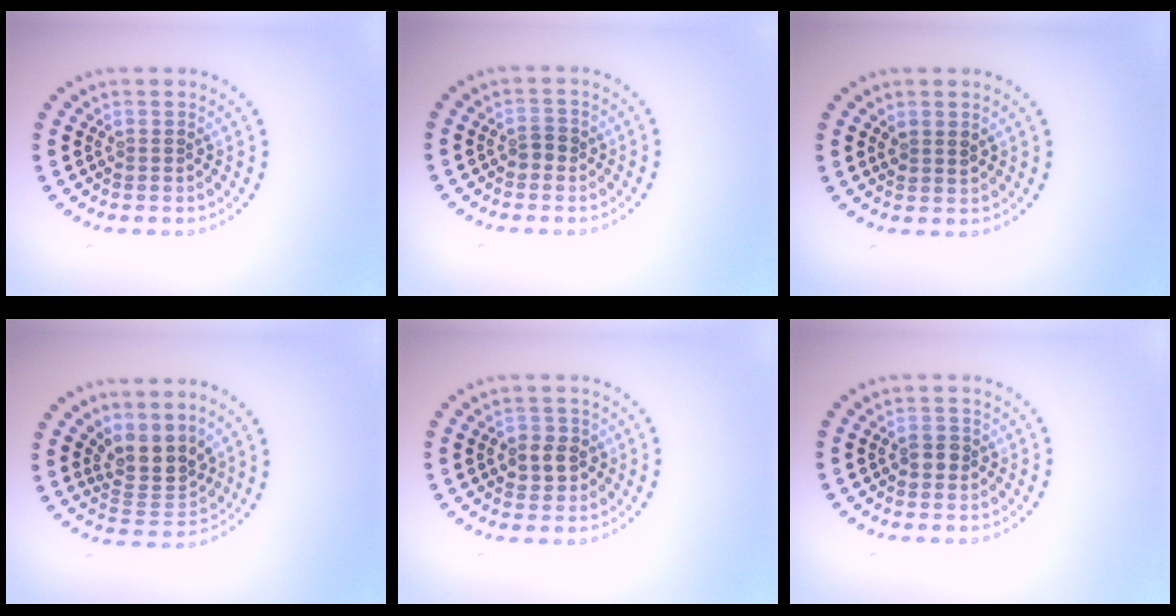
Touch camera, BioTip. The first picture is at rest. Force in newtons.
{"total": 1.1, "press": 1.1, "slide": 0.3}
{"total": 1.2, "press": 1.0, "slide": 0.6}
{"total": 3.8, "press": 3.2, "slide": 2.0}
{"total": 2.5, "press": 2.4, "slide": 0.7}
{"total": 1.2, "press": 1.2, "slide": 0.3}